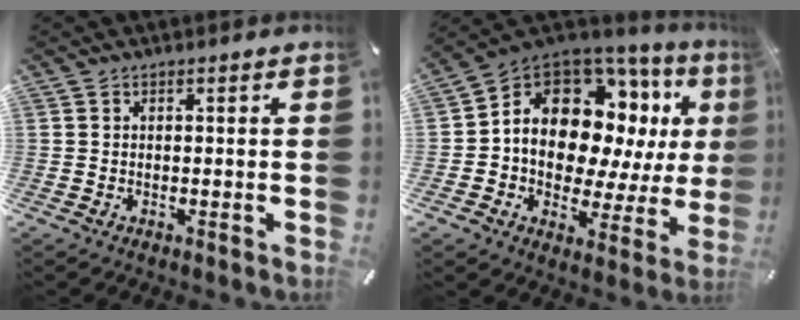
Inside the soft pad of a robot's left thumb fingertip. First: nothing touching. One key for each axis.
{"total": 15.1, "fx": 5.3, "fy": 10.5, "fz": 9.6, "tx": -0.179, "ty": -0.051, "tz": 0.089}